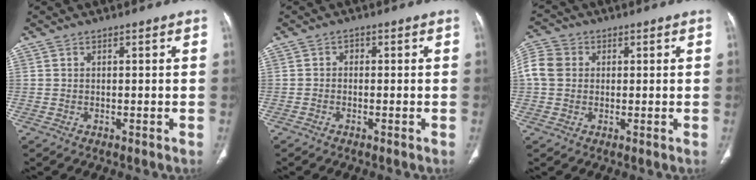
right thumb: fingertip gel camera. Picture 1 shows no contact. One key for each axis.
{"total": 1.0, "fx": -0.5, "fy": 0.9, "fz": 0.2, "tx": 0.005, "ty": 0.007, "tz": -0.014}
{"total": 10.0, "fx": 1.2, "fy": 8.6, "fz": 4.8, "tx": -0.111, "ty": 0.027, "tz": 0.020}